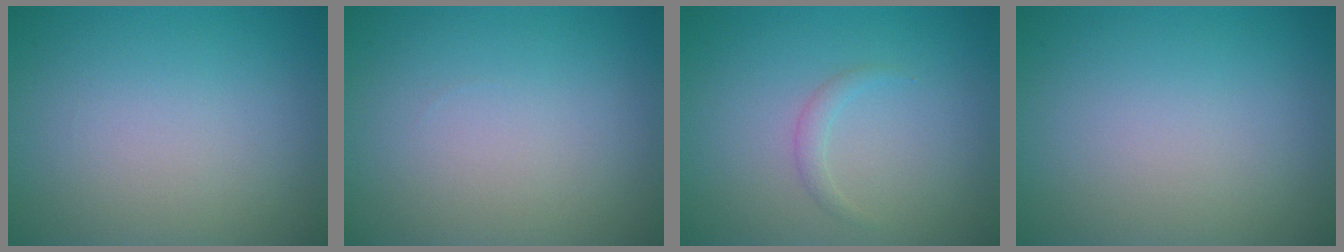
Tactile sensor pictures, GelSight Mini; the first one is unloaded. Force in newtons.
{"total": 0.0}
{"total": 1.0, "press": 1.0, "slide": 0.2}
{"total": 0.0}